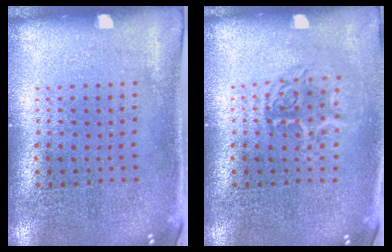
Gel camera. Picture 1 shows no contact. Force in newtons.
{"total": 1.5, "press": 1.2, "slide": 0.8}